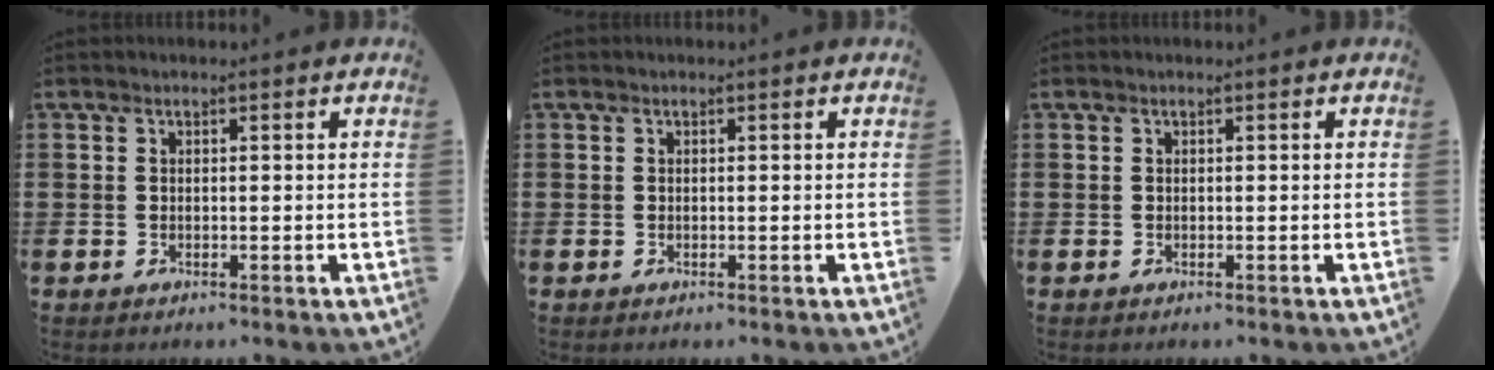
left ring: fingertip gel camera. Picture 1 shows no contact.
{"total": 0.0}
{"total": 0.0}